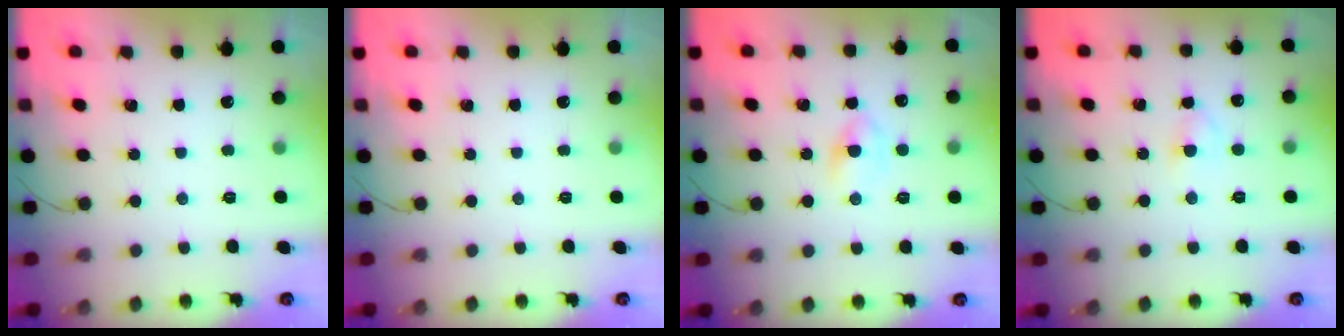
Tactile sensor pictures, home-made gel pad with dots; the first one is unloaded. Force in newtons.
{"total": 0.0}
{"total": 2.8, "press": 2.6, "slide": 1.2}
{"total": 2.8, "press": 2.5, "slide": 1.3}